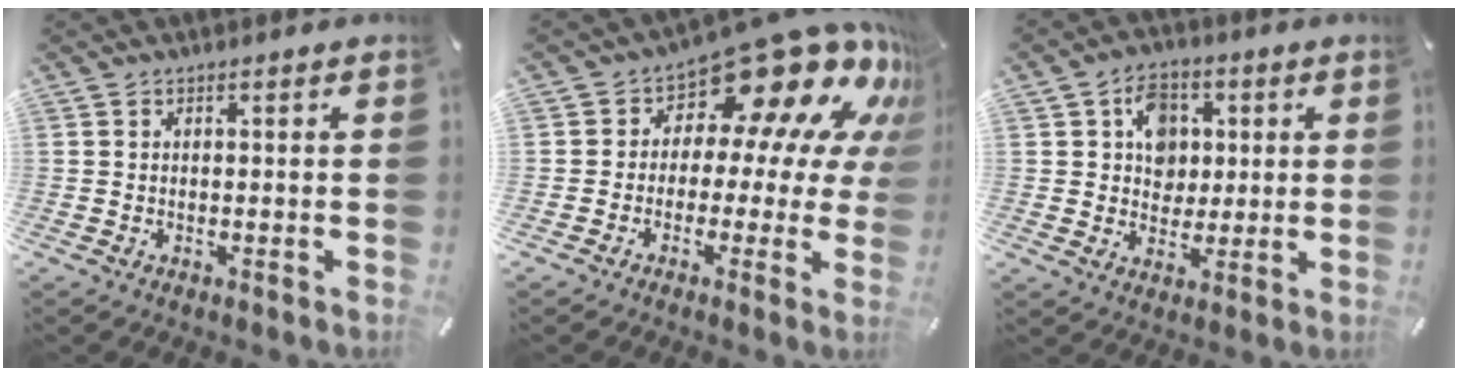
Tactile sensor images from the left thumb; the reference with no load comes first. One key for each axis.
{"total": 16.2, "fx": 11.2, "fy": 7.3, "fz": 9.2, "tx": -0.130, "ty": -0.104, "tz": 0.185}
{"total": 8.8, "fx": 1.8, "fy": 7.6, "fz": 4.0, "tx": -0.051, "ty": 0.001, "tz": 0.032}